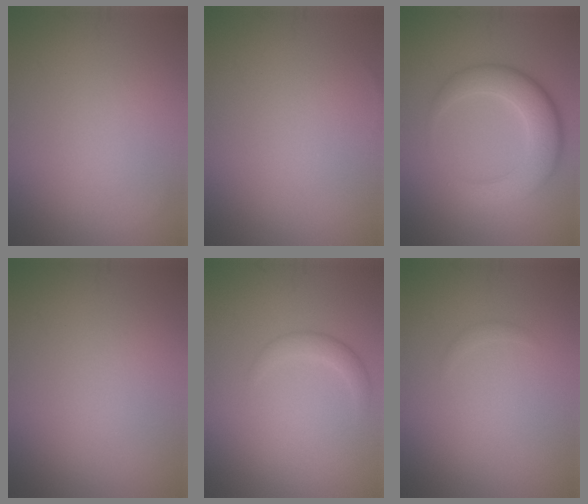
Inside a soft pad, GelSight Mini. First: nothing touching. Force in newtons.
{"total": 0.0}
{"total": 6.3, "press": 6.2, "slide": 0.3}
{"total": 0.0}
{"total": 1.6, "press": 1.6, "slide": 0.1}
{"total": 0.6, "press": 0.5, "slide": 0.1}